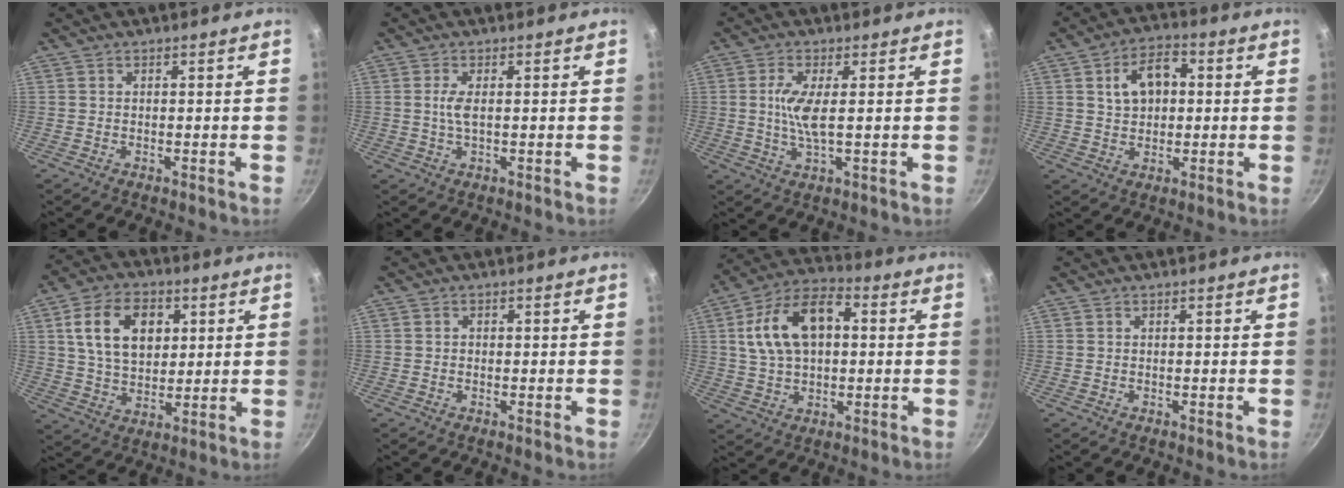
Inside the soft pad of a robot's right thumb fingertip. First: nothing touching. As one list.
[{"total": 2.7, "force": [0.3, 0.9, 2.5], "torque": [-0.059, 0.001, 0.005]}, {"total": 6.3, "force": [0.5, 1.6, 6.0], "torque": [-0.135, -0.002, 0.011]}, {"total": 8.9, "force": [1.7, 6.1, 6.3], "torque": [-0.078, 0.015, 0.025]}, {"total": 14.1, "force": [4.0, 9.6, 9.6], "torque": [-0.141, -0.002, 0.067]}, {"total": 0.6, "force": [0.0, 0.6, 0.2], "torque": [-0.001, 0.003, 0.000]}, {"total": 15.9, "force": [2.6, 9.8, 12.3], "torque": [-0.203, 0.026, 0.036]}, {"total": 0.0}]